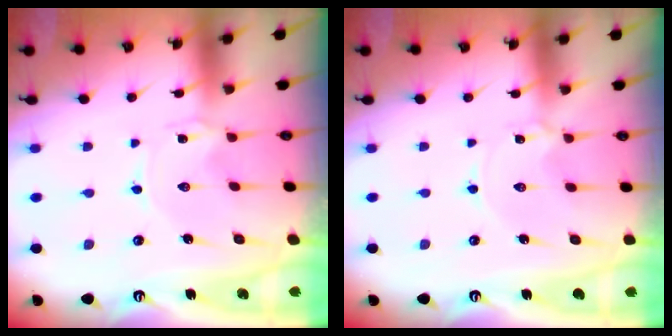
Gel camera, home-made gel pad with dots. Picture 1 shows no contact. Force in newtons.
{"total": 0.9, "press": 0.9, "slide": 0.2}